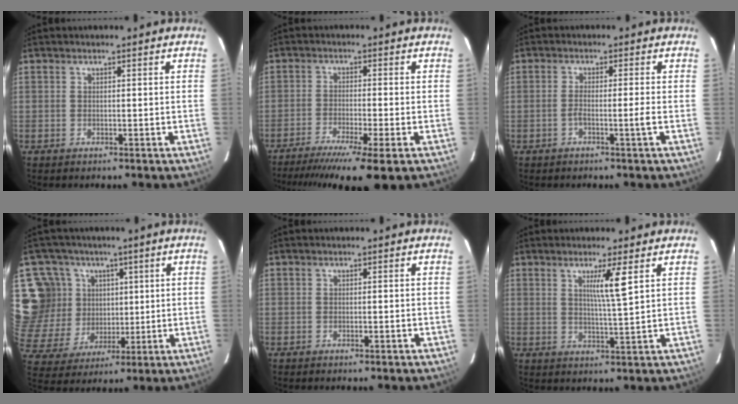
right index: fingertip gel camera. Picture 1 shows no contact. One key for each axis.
{"total": 12.4, "fx": -9.0, "fy": -0.5, "fz": 8.4, "tx": -0.126, "ty": -0.030, "tz": -0.143}
{"total": 2.5, "fx": -1.1, "fy": -0.7, "fz": 2.2, "tx": -0.038, "ty": -0.001, "tz": -0.022}
{"total": 17.7, "fx": 6.2, "fy": 15.5, "fz": 5.8, "tx": -0.163, "ty": 0.065, "tz": 0.140}
{"total": 0.6, "fx": -0.3, "fy": 0.0, "fz": 0.5, "tx": -0.011, "ty": -0.001, "tz": -0.001}
{"total": 4.8, "fx": 2.0, "fy": -1.0, "fz": 4.3, "tx": -0.078, "ty": -0.010, "tz": 0.036}